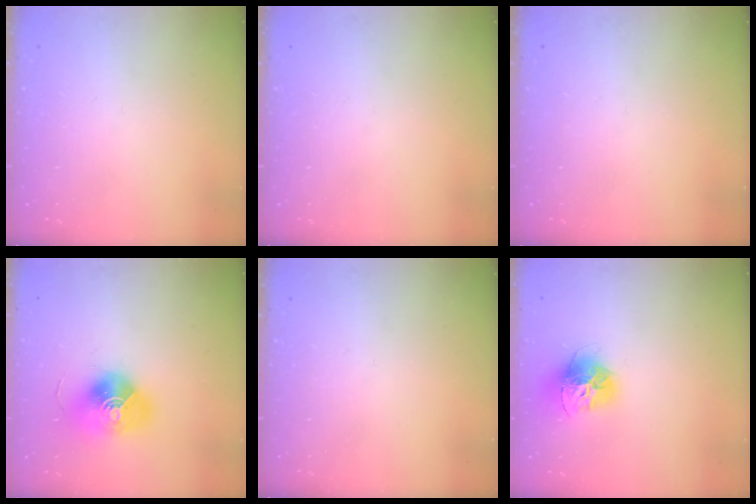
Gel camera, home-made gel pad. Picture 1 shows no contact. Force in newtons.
{"total": 0.0}
{"total": 0.0}
{"total": 17.5, "press": 17.5, "slide": 0.4}
{"total": 0.0}
{"total": 14.1, "press": 14.0, "slide": 1.4}